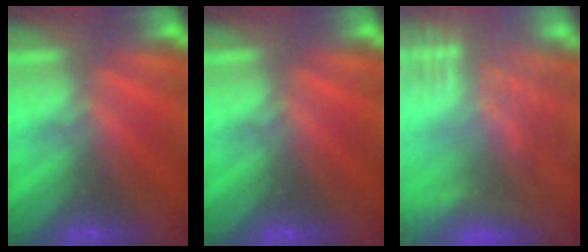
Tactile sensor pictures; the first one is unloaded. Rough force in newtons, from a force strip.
{"total": 0.0}
{"total": 9.6}